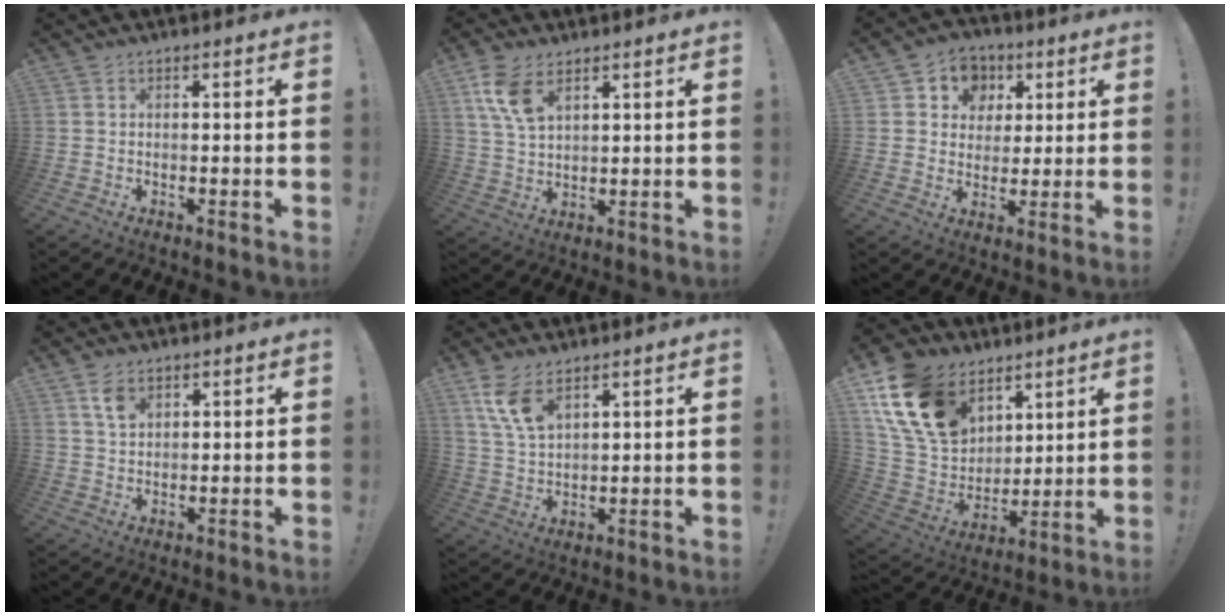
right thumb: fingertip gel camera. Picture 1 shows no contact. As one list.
[{"total": 9.2, "force": [5.1, 4.9, 6.0], "torque": [-0.117, -0.014, 0.098]}, {"total": 8.7, "force": [2.3, 8.0, 2.3], "torque": [-0.030, -0.009, 0.048]}, {"total": 4.8, "force": [2.8, 2.8, 2.8], "torque": [-0.041, -0.011, 0.050]}, {"total": 8.7, "force": [5.6, 3.9, 5.5], "torque": [-0.105, -0.023, 0.108]}, {"total": 19.6, "force": [10.4, 13.8, 9.4], "torque": [-0.186, -0.043, 0.211]}]